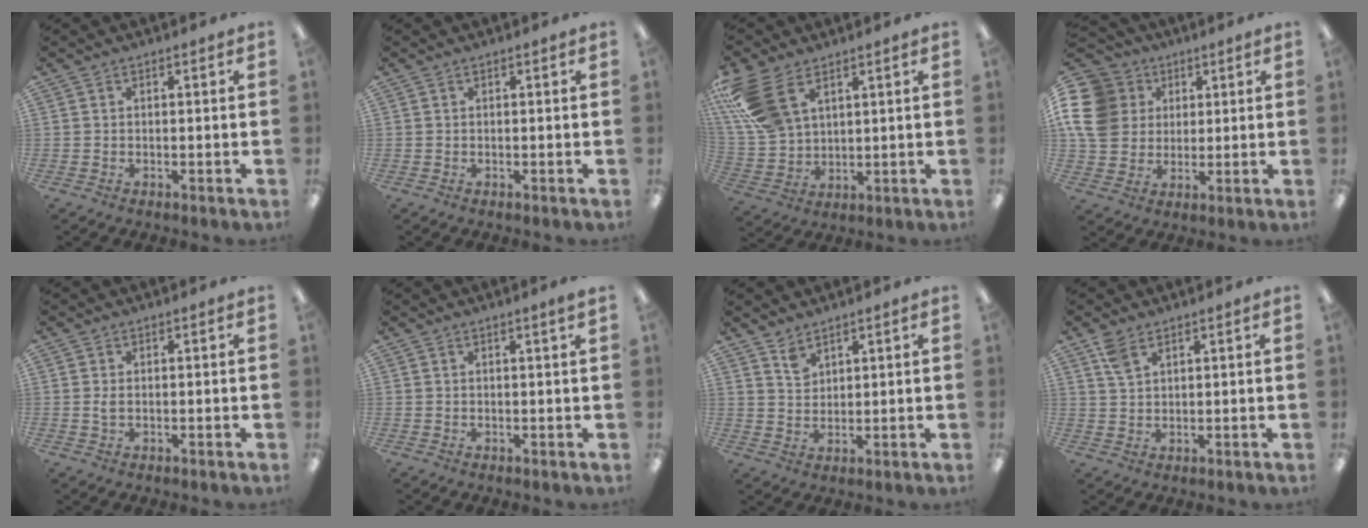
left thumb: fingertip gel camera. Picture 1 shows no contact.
{"total": 0.0}
{"total": 15.1, "force": [7.7, 9.1, 9.3], "torque": [-0.225, -0.015, 0.148]}
{"total": 15.0, "force": [3.9, 12.8, 6.7], "torque": [-0.152, -0.008, 0.077]}
{"total": 1.6, "force": [0.1, 0.9, 1.3], "torque": [-0.026, 0.004, 0.001]}
{"total": 1.1, "force": [0.7, -0.1, 0.8], "torque": [-0.015, -0.001, 0.012]}
{"total": 3.9, "force": [3.1, 2.0, 1.2], "torque": [-0.023, -0.013, 0.059]}
{"total": 4.3, "force": [2.9, 2.0, 2.4], "torque": [-0.048, -0.004, 0.053]}